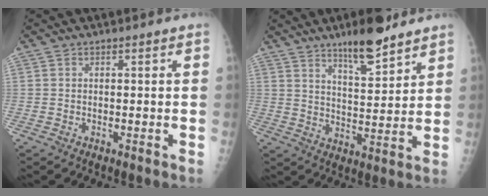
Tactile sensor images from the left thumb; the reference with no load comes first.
{"total": 10.4, "force": [7.8, 2.5, 6.4], "torque": [-0.086, -0.055, 0.131]}